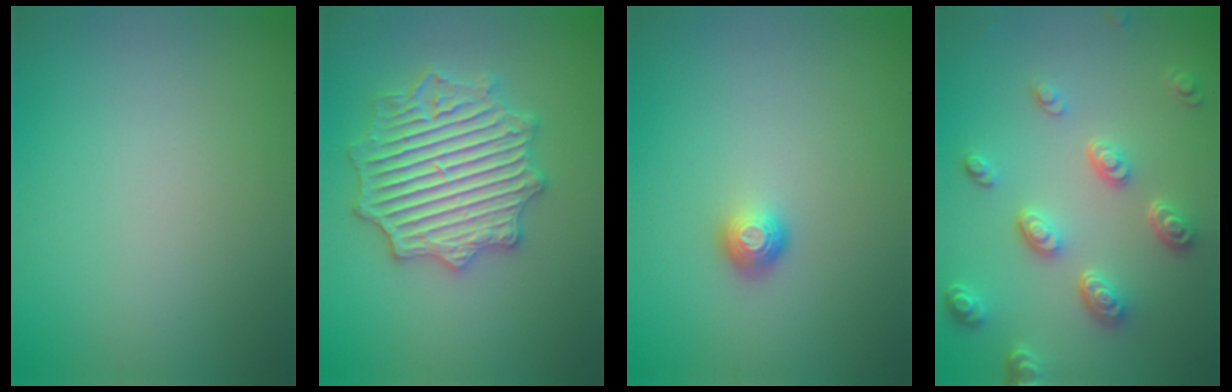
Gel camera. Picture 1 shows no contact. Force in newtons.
{"total": 6.8, "press": 6.7, "slide": 1.1}
{"total": 1.2, "press": 0.9, "slide": 0.7}
{"total": 4.7, "press": 3.6, "slide": 3.1}